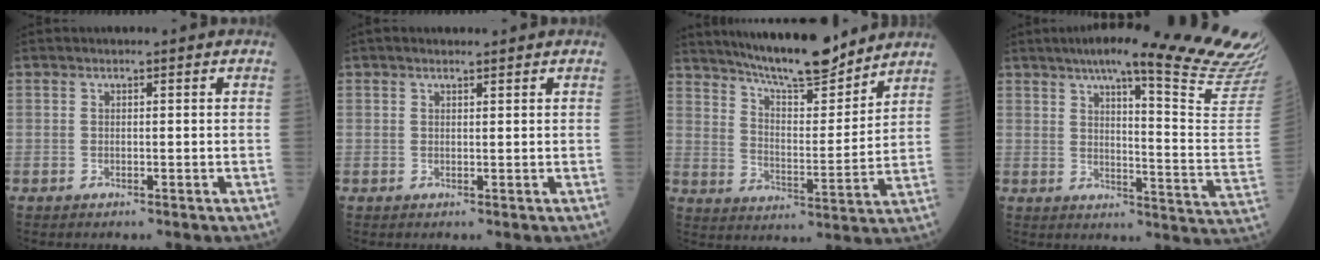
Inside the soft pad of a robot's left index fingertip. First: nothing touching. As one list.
[{"total": 1.7, "force": [1.4, 0.3, 0.8], "torque": [-0.017, 0.012, 0.022]}, {"total": 15.6, "force": [13.8, 1.9, 7.0], "torque": [-0.117, -0.005, 0.223]}, {"total": 25.0, "force": [21.3, -0.6, 13.2], "torque": [-0.179, -0.076, 0.254]}]